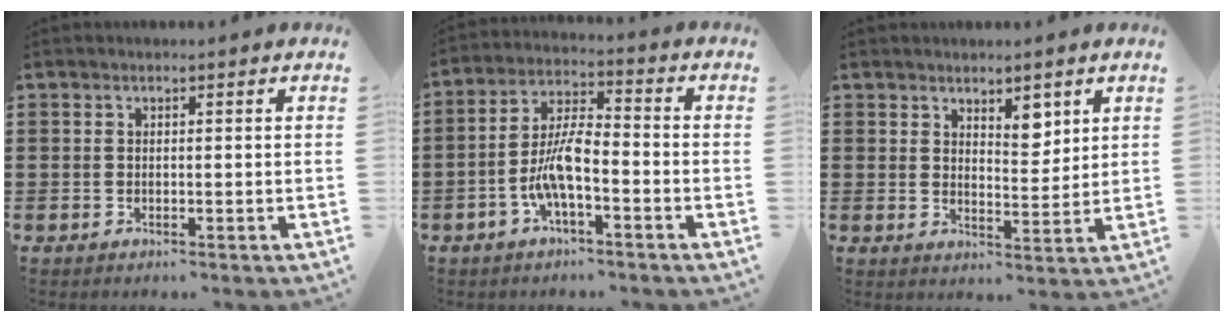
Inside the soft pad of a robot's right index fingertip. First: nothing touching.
{"total": 7.3, "force": [-2.9, 2.3, 6.3], "torque": [-0.149, -0.006, -0.061]}
{"total": 4.4, "force": [3.1, 2.2, 2.2], "torque": [-0.035, -0.004, 0.053]}